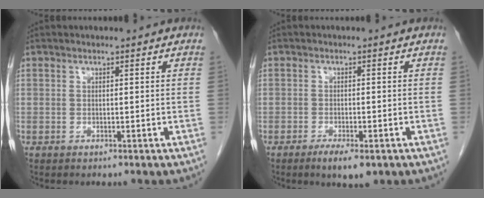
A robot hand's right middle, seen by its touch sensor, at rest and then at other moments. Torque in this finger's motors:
{"motor_torque": [0.39, -0.25, 0.08, 0.02]}